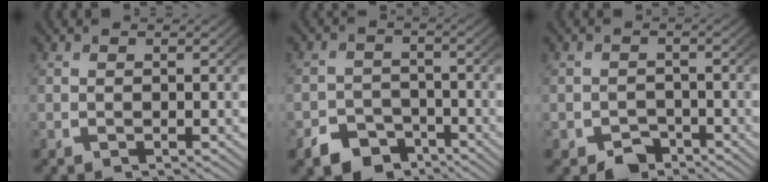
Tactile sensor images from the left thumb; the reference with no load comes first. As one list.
[{"total": 6.2, "force": [-4.3, 4.1, 1.8], "torque": [-0.017, -0.023, -0.074]}, {"total": 3.1, "force": [-2.3, 2.0, 0.9], "torque": [-0.005, -0.017, -0.037]}]